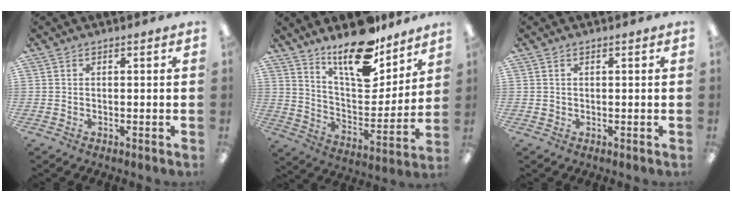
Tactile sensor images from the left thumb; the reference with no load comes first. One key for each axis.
{"total": 17.6, "fx": 13.9, "fy": 6.3, "fz": 8.8, "tx": -0.145, "ty": -0.097, "tz": 0.239}
{"total": 0.6, "fx": 0.2, "fy": 0.5, "fz": 0.1, "tx": -0.004, "ty": 0.005, "tz": 0.003}